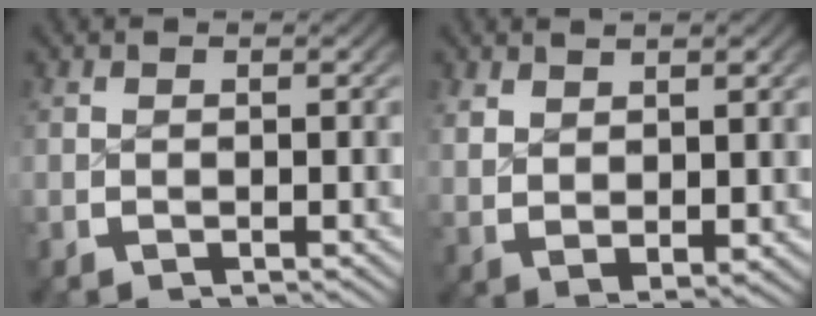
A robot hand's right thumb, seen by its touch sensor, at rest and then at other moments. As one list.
[{"total": 3.3, "force": [1.8, 1.7, 2.2], "torque": [-0.037, -0.004, 0.045]}]